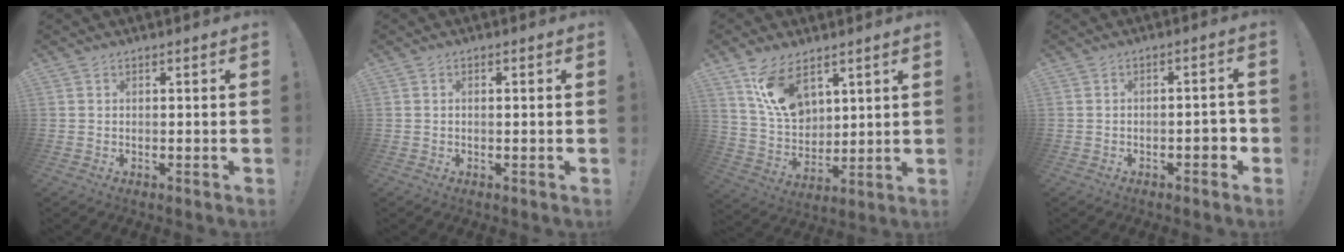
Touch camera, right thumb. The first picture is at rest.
{"total": 0.7, "force": [-0.2, 0.2, 0.6], "torque": [-0.010, 0.001, -0.003]}
{"total": 13.8, "force": [8.1, 8.1, 7.8], "torque": [-0.141, -0.036, 0.159]}
{"total": 4.1, "force": [-1.9, 1.9, 3.1], "torque": [-0.037, 0.008, -0.033]}